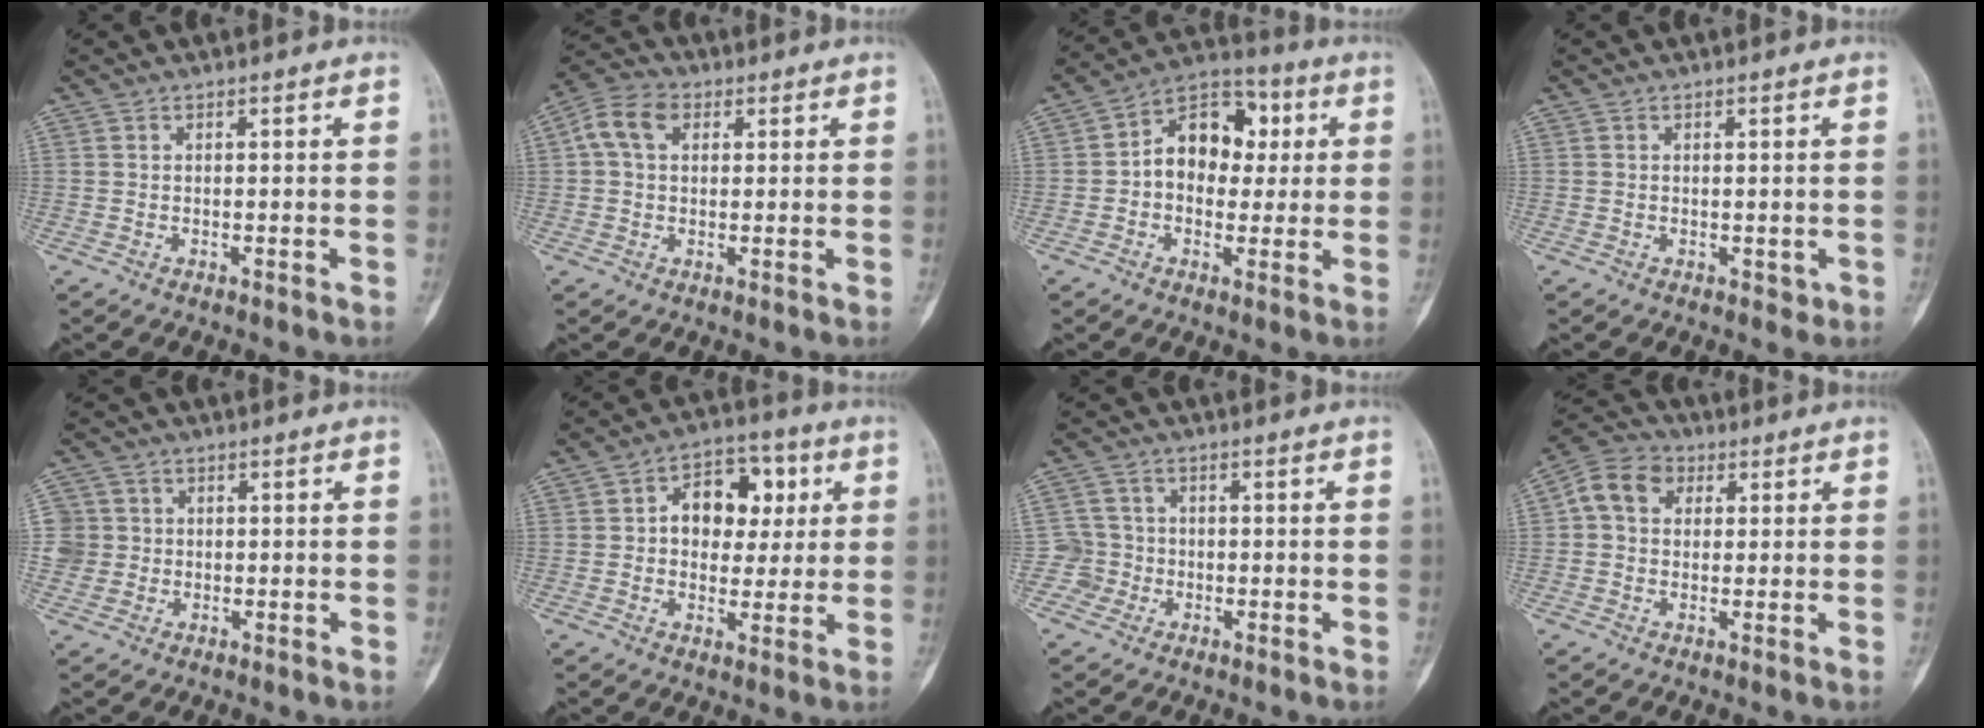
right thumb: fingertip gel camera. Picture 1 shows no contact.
{"total": 7.2, "force": [2.0, 5.1, 4.7], "torque": [-0.084, 0.021, 0.031]}
{"total": 12.5, "force": [1.5, 9.1, 8.4], "torque": [-0.086, 0.026, 0.012]}
{"total": 1.0, "force": [0.0, 0.9, 0.5], "torque": [-0.001, 0.001, 0.002]}
{"total": 5.1, "force": [0.2, 5.1, 0.3], "torque": [0.020, 0.010, 0.000]}
{"total": 11.8, "force": [2.4, 8.5, 7.9], "torque": [-0.062, 0.013, 0.032]}
{"total": 4.0, "force": [-1.3, 3.7, -0.4], "torque": [0.033, 0.014, -0.032]}
{"total": 7.8, "force": [1.8, 6.2, 4.3], "torque": [-0.064, 0.019, 0.021]}